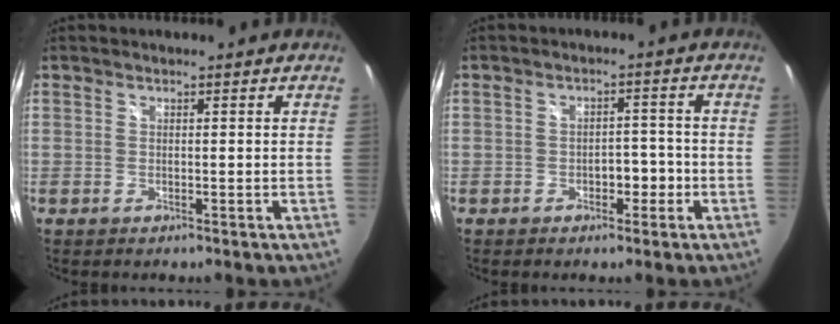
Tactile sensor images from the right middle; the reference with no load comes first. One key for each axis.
{"total": 2.8, "fx": -1.1, "fy": 2.0, "fz": 1.5, "tx": -0.024, "ty": 0.009, "tz": -0.016}